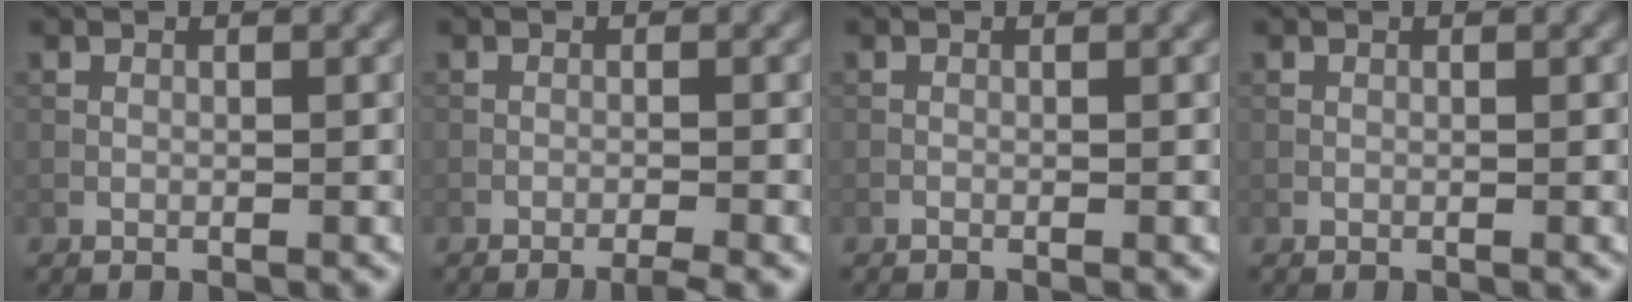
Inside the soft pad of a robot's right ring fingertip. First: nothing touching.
{"total": 1.3, "force": [-0.9, 0.0, 0.8], "torque": [-0.014, 0.002, -0.020]}
{"total": 0.0}
{"total": 0.0}